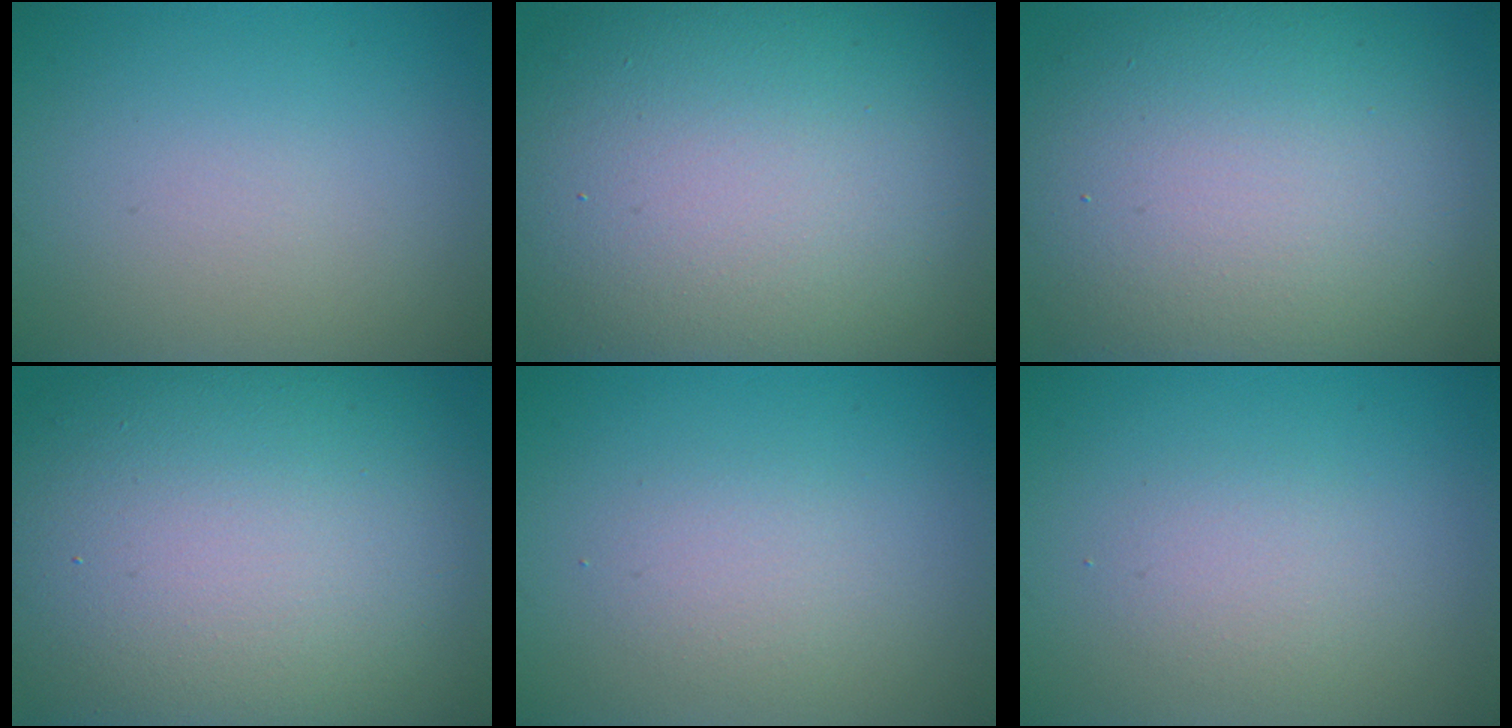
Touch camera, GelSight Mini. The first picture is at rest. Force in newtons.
{"total": 18.7, "press": 18.7, "slide": 1.0}
{"total": 14.6, "press": 14.6, "slide": 0.4}
{"total": 18.0, "press": 17.9, "slide": 1.2}
{"total": 1.7, "press": 1.7, "slide": 0.1}
{"total": 1.7, "press": 1.7, "slide": 0.1}